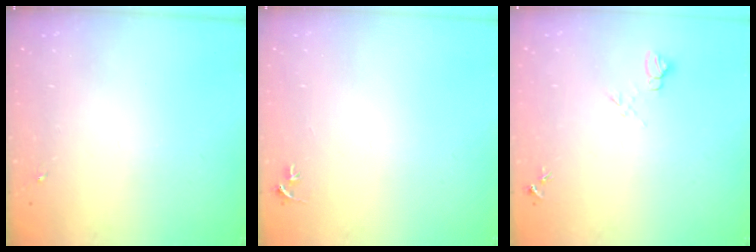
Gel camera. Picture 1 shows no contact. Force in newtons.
{"total": 3.1, "press": 3.1, "slide": 0.3}
{"total": 7.1, "press": 7.1, "slide": 0.7}